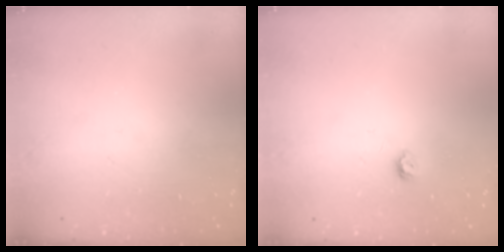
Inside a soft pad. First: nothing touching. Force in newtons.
{"total": 3.9, "press": 3.9, "slide": 0.6}